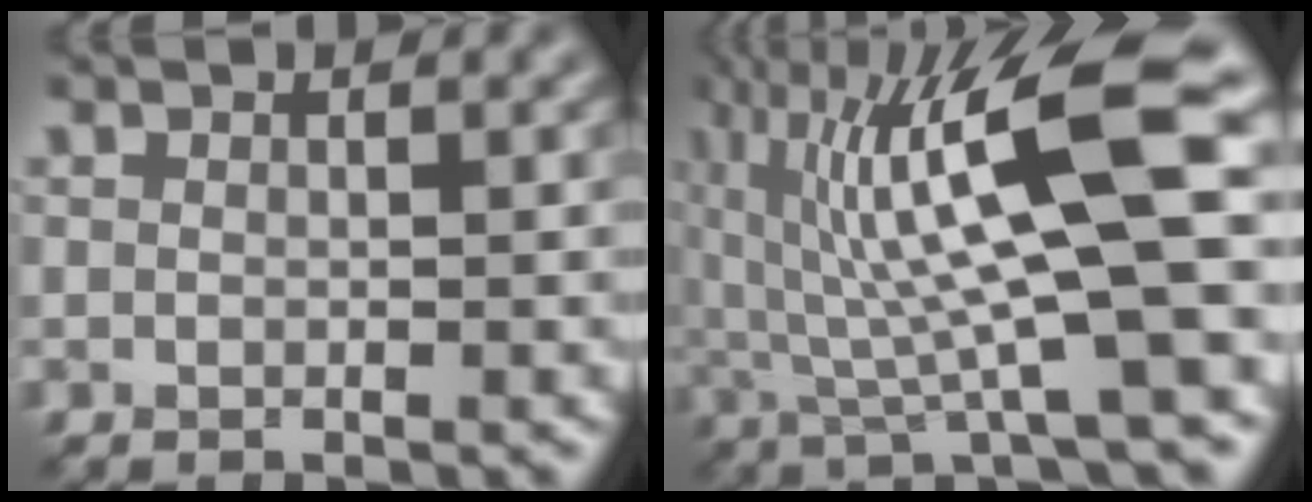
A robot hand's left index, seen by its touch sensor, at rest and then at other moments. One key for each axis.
{"total": 14.4, "fx": 3.5, "fy": 2.9, "fz": 13.7, "tx": -0.229, "ty": 0.015, "tz": 0.064}